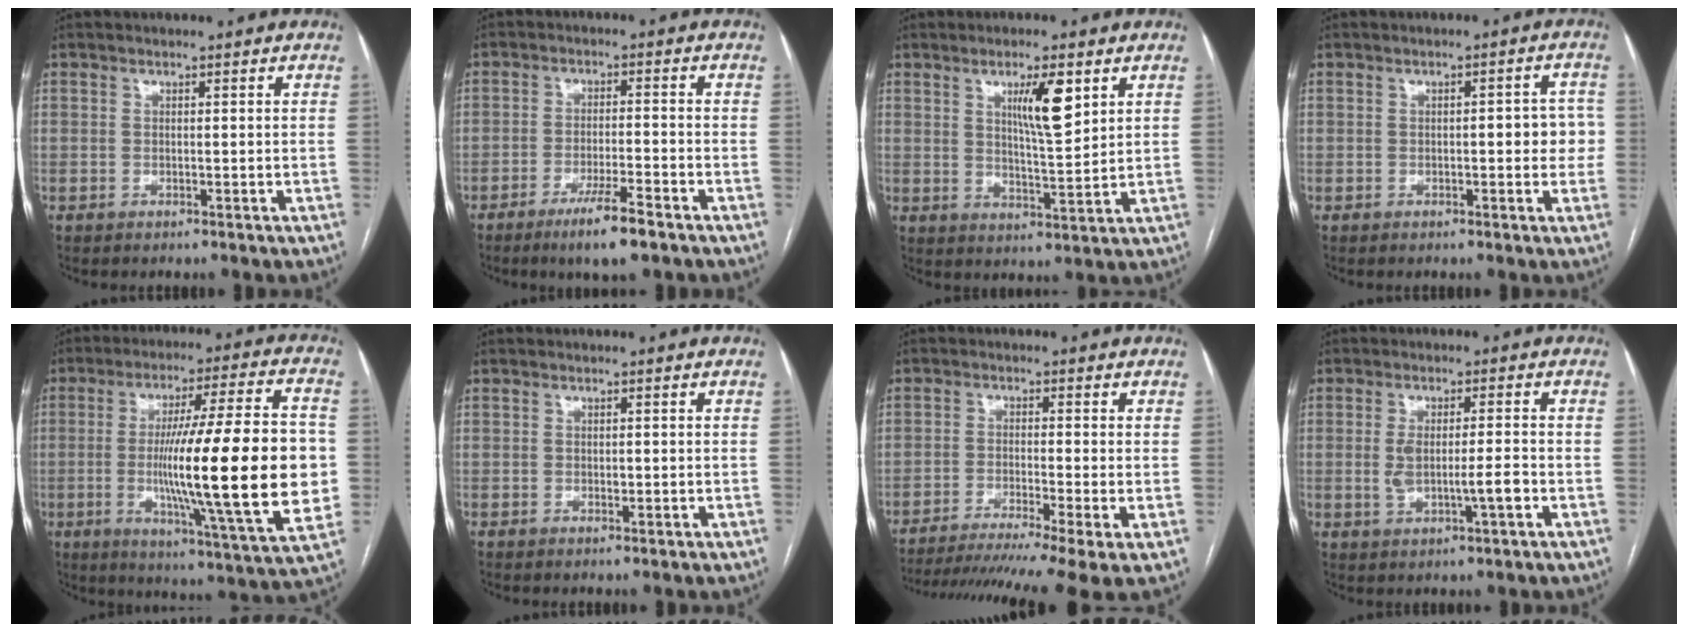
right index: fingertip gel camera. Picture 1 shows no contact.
{"total": 7.2, "force": [-4.8, 0.5, 5.3], "torque": [-0.094, -0.012, -0.081]}
{"total": 7.3, "force": [3.3, 1.0, 6.4], "torque": [-0.109, -0.005, 0.056]}
{"total": 4.6, "force": [-0.2, 1.8, 4.3], "torque": [-0.040, 0.013, -0.006]}
{"total": 25.0, "force": [-2.0, 1.3, 24.9], "torque": [-0.353, -0.004, -0.034]}
{"total": 0.7, "force": [0.0, 0.4, 0.5], "torque": [-0.010, -0.001, 0.001]}
{"total": 15.0, "force": [-11.2, -0.3, 9.9], "torque": [-0.141, -0.026, -0.175]}
{"total": 5.7, "force": [-1.0, 1.0, 5.6], "torque": [-0.109, 0.001, -0.011]}